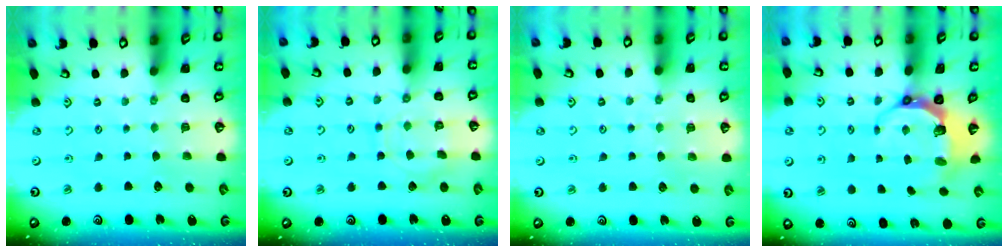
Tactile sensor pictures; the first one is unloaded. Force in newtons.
{"total": 9.2, "press": 9.2, "slide": 0.8}
{"total": 5.4, "press": 5.3, "slide": 0.6}
{"total": 7.8, "press": 6.6, "slide": 4.3}